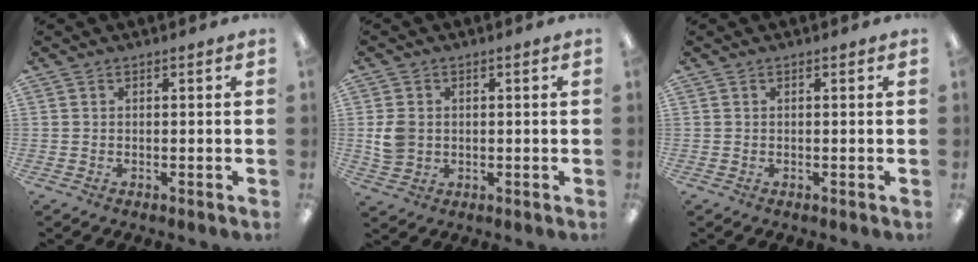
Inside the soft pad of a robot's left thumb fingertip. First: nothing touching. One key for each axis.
{"total": 5.2, "fx": 0.5, "fy": 4.5, "fz": 2.6, "tx": -0.049, "ty": 0.006, "tz": 0.013}
{"total": 0.0}